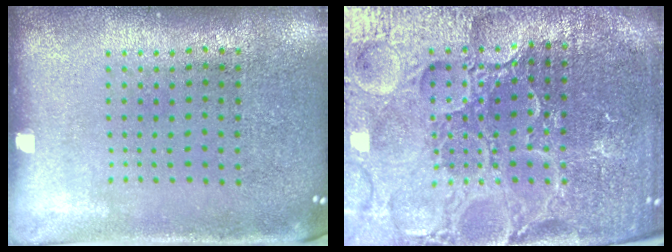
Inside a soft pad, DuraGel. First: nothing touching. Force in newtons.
{"total": 5.6, "press": 5.1, "slide": 2.3}